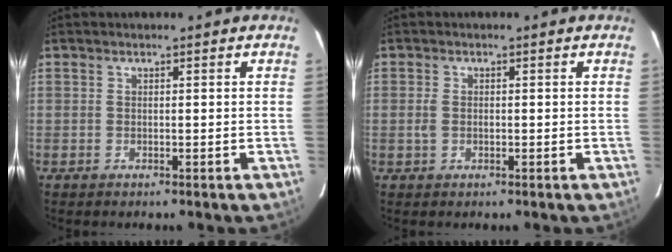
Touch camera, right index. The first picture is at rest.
{"total": 1.9, "force": [-0.2, 1.3, 1.4], "torque": [-0.031, 0.000, -0.002]}